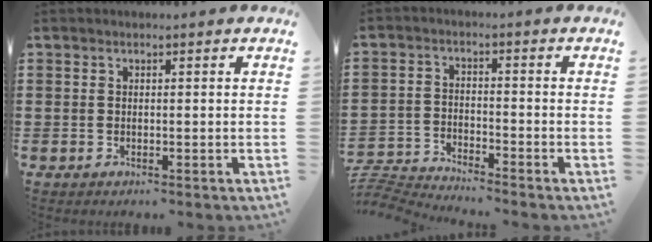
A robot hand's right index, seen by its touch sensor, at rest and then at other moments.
{"total": 4.0, "force": [-4.0, -0.2, 0.1], "torque": [-0.022, -0.007, -0.089]}